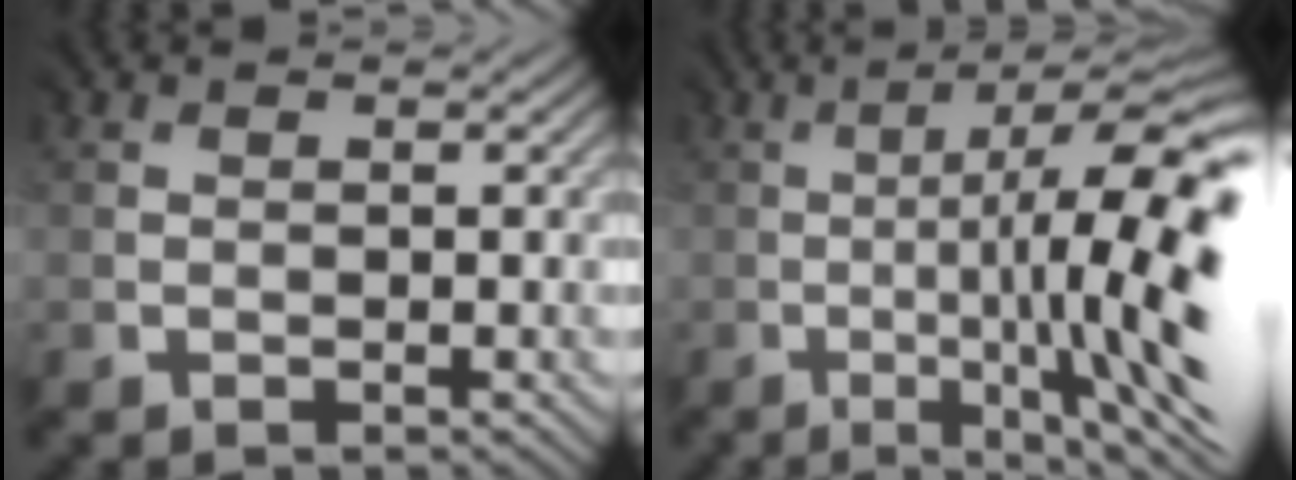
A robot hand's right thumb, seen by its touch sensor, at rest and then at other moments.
{"total": 14.3, "force": [-2.2, 2.5, 14.0], "torque": [-0.189, -0.006, -0.012]}